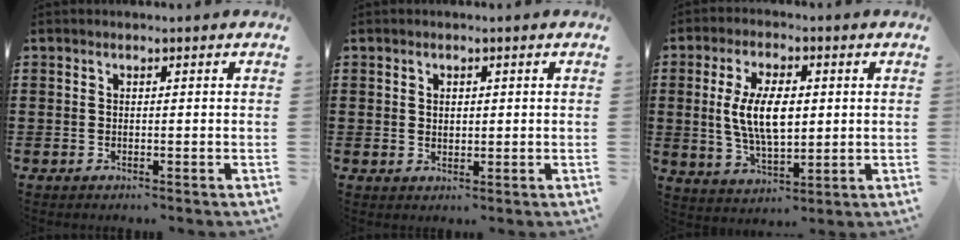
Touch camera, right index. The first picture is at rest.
{"total": 1.2, "force": [0.7, 0.8, 0.5], "torque": [-0.011, 0.005, 0.013]}
{"total": 9.1, "force": [0.8, 4.2, 8.0], "torque": [-0.158, 0.005, 0.011]}